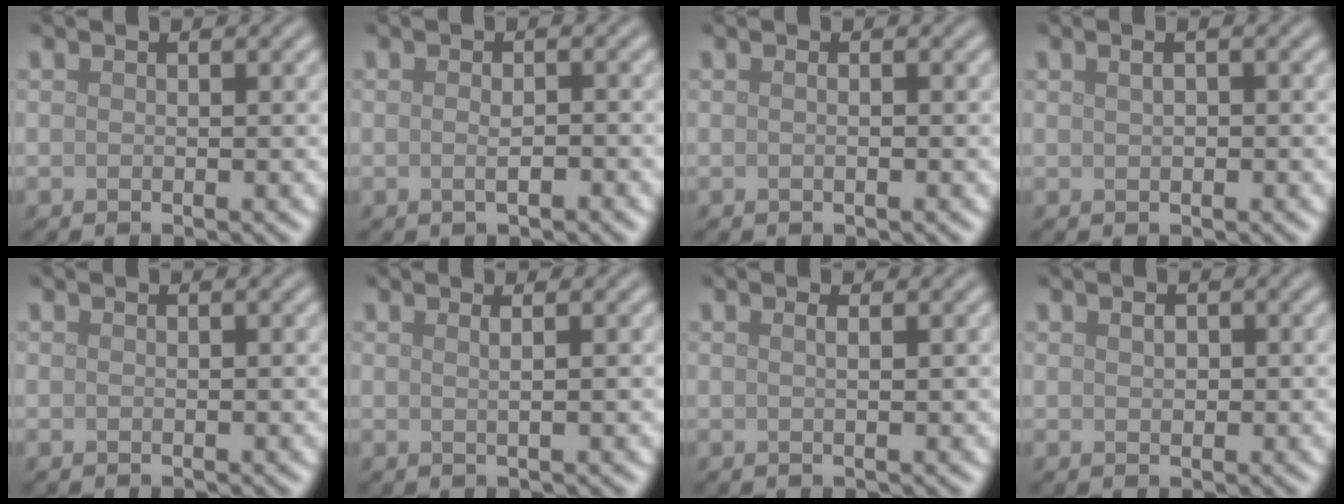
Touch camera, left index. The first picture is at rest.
{"total": 1.5, "force": [-0.3, 0.4, 1.4], "torque": [-0.025, -0.001, -0.006]}
{"total": 0.7, "force": [0.0, 0.3, 0.6], "torque": [-0.008, -0.005, -0.001]}
{"total": 1.3, "force": [0.5, 0.5, 1.0], "torque": [-0.015, -0.001, 0.008]}
{"total": 0.0}
{"total": 1.8, "force": [0.8, 0.8, 1.3], "torque": [-0.007, 0.001, -0.010]}
{"total": 1.3, "force": [0.6, 0.6, 1.0], "torque": [-0.003, 0.000, -0.004]}
{"total": 0.9, "force": [0.3, 0.6, 0.5], "torque": [-0.010, 0.000, 0.007]}